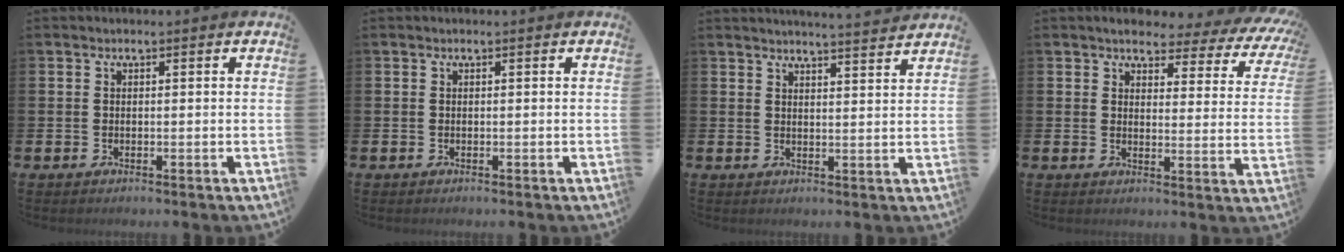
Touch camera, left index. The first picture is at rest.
{"total": 0.0}
{"total": 3.7, "force": [3.7, -0.6, 0.1], "torque": [-0.002, -0.029, 0.065]}
{"total": 3.8, "force": [3.4, 1.2, 1.1], "torque": [-0.034, -0.029, 0.052]}